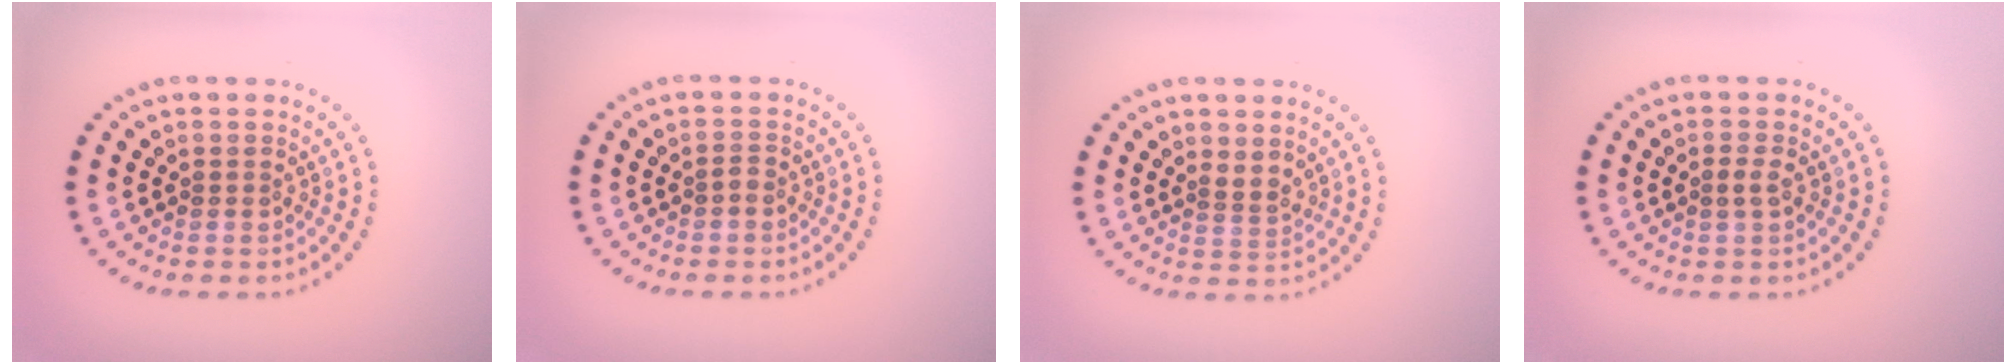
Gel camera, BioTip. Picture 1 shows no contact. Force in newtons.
{"total": 0.7, "press": 0.6, "slide": 0.3}
{"total": 1.7, "press": 1.2, "slide": 1.2}
{"total": 1.1, "press": 1.1, "slide": 0.3}